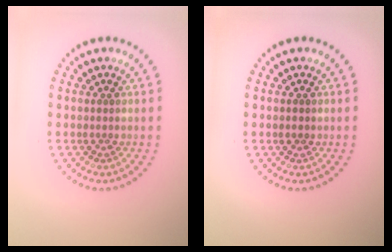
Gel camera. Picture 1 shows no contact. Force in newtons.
{"total": 0.7, "press": 0.7, "slide": 0.1}